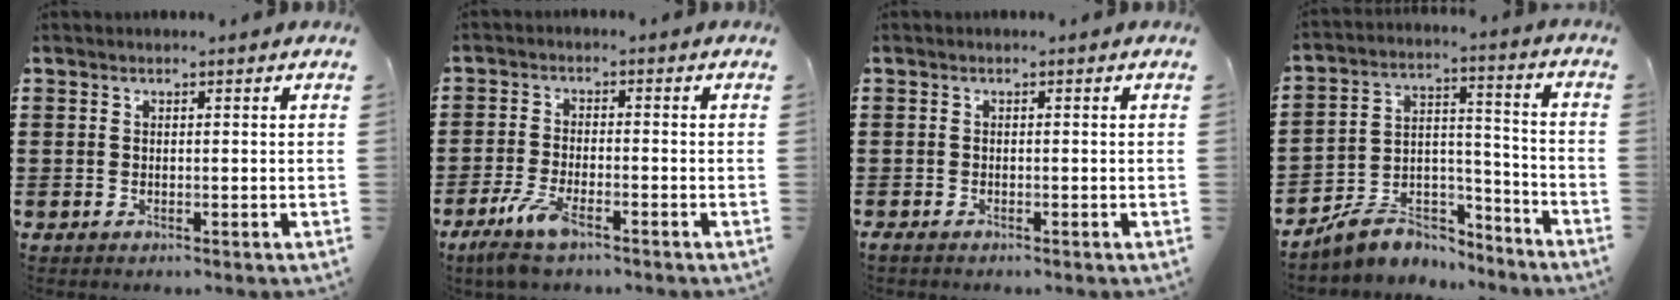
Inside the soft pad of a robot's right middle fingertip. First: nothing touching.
{"total": 6.0, "force": [-4.0, 1.6, 4.1], "torque": [-0.099, -0.014, -0.078]}
{"total": 0.6, "force": [-0.6, 0.2, 0.2], "torque": [-0.005, -0.003, -0.011]}
{"total": 6.4, "force": [-5.5, 3.3, 0.1], "torque": [-0.008, 0.013, -0.105]}